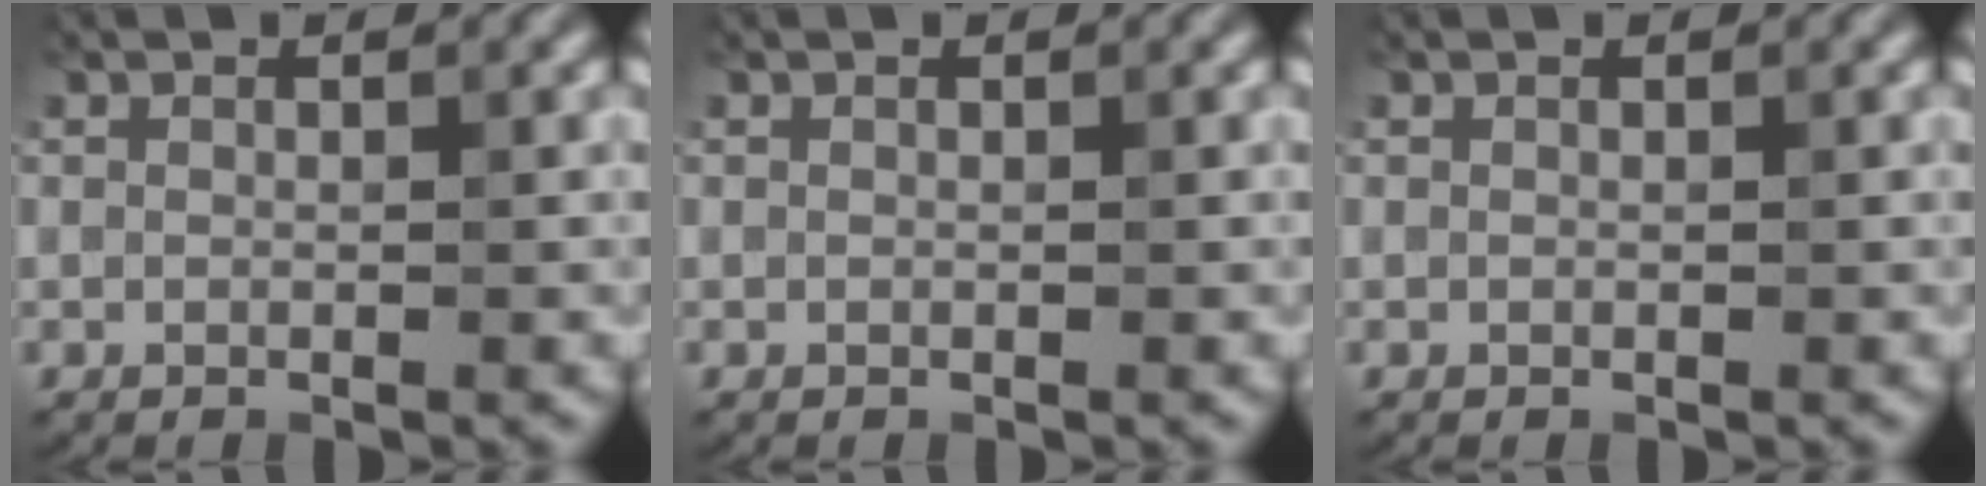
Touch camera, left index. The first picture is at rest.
{"total": 0.0}
{"total": 0.0}